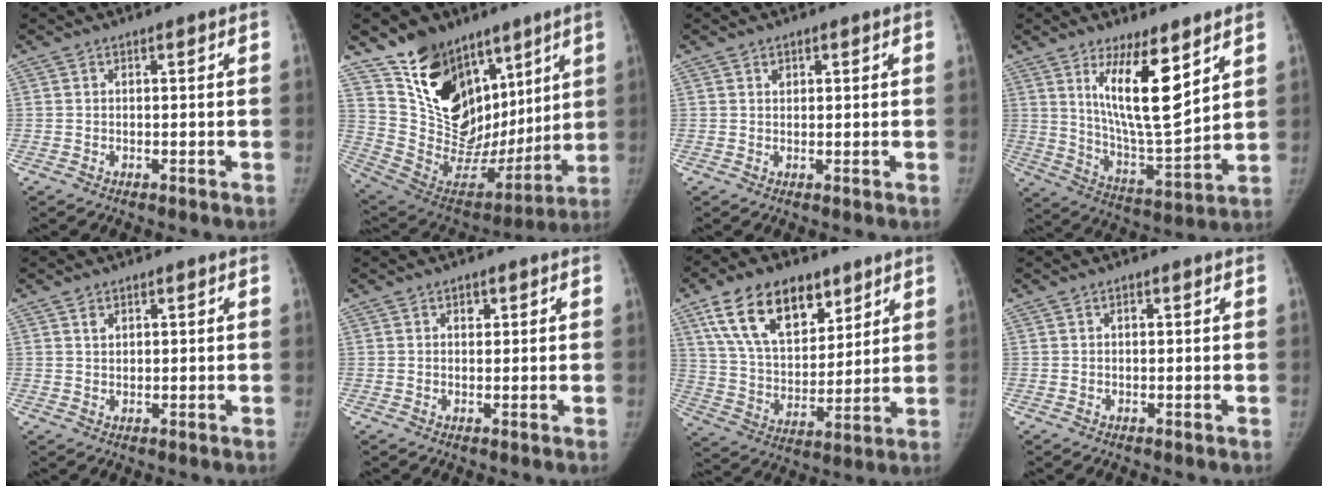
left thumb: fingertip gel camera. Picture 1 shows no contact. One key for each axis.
{"total": 25.8, "fx": 13.8, "fy": 17.1, "fz": 13.6, "tx": -0.162, "ty": -0.031, "tz": 0.253}
{"total": 1.3, "fx": 0.8, "fy": 0.9, "fz": 0.5, "tx": 0.003, "ty": -0.004, "tz": 0.012}
{"total": 15.4, "fx": 7.6, "fy": 4.3, "fz": 12.7, "tx": -0.198, "ty": -0.060, "tz": 0.147}
{"total": 1.8, "fx": 1.1, "fy": 1.1, "fz": 0.8, "tx": -0.007, "ty": -0.007, "tz": 0.021}
{"total": 1.5, "fx": 0.8, "fy": 1.0, "fz": 0.7, "tx": 0.000, "ty": -0.003, "tz": 0.011}
{"total": 18.8, "fx": 10.6, "fy": 10.6, "fz": 11.4, "tx": -0.156, "ty": -0.037, "tz": 0.197}
{"total": 0.7, "fx": 0.3, "fy": 0.4, "fz": 0.5, "tx": -0.007, "ty": -0.001, "tz": 0.005}